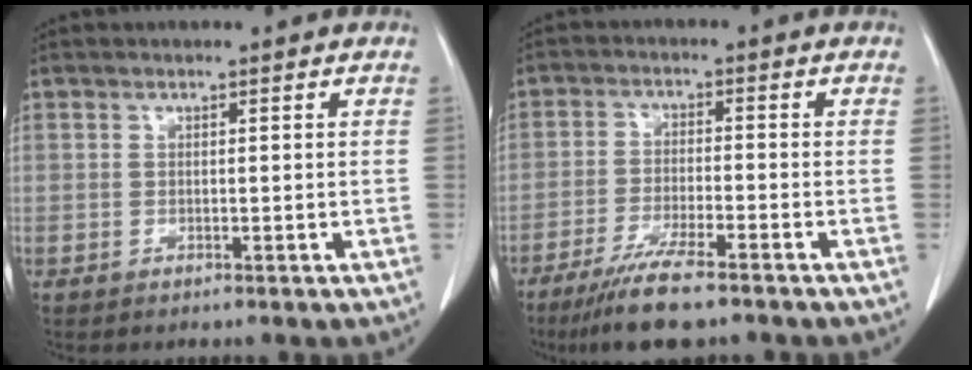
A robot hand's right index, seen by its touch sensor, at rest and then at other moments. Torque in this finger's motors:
{"motor_torque": [1.07, -0.78, 0.48, 0.12]}